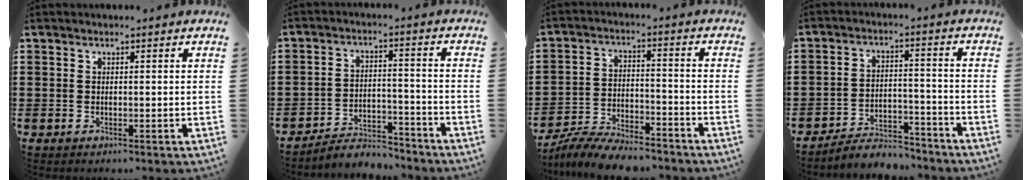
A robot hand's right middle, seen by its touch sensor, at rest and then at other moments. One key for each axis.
{"total": 5.1, "fx": -4.9, "fy": 1.1, "fz": 0.5, "tx": -0.011, "ty": 0.011, "tz": -0.101}
{"total": 7.7, "fx": -7.4, "fy": 1.2, "fz": 2.0, "tx": -0.035, "ty": 0.015, "tz": -0.143}
{"total": 5.4, "fx": -5.3, "fy": 1.1, "fz": 0.7, "tx": -0.012, "ty": 0.012, "tz": -0.106}